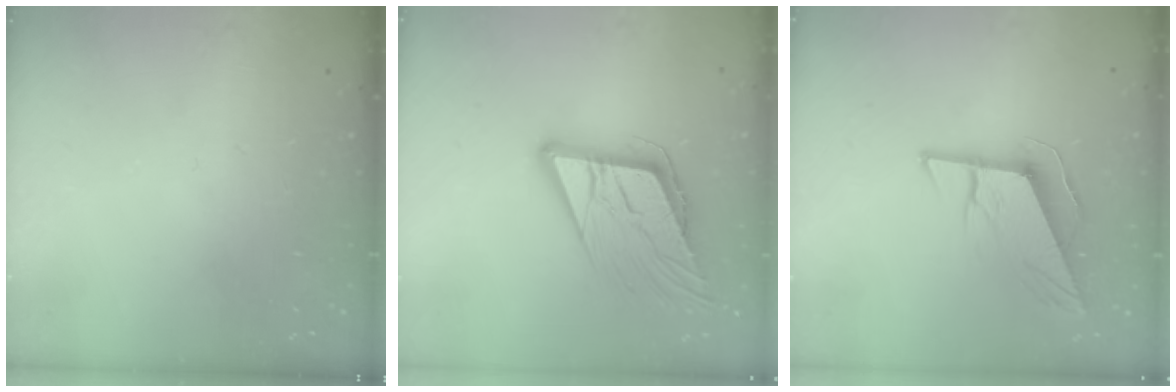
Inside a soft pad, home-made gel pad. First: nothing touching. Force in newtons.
{"total": 15.0, "press": 14.6, "slide": 3.5}
{"total": 10.3, "press": 10.0, "slide": 2.8}